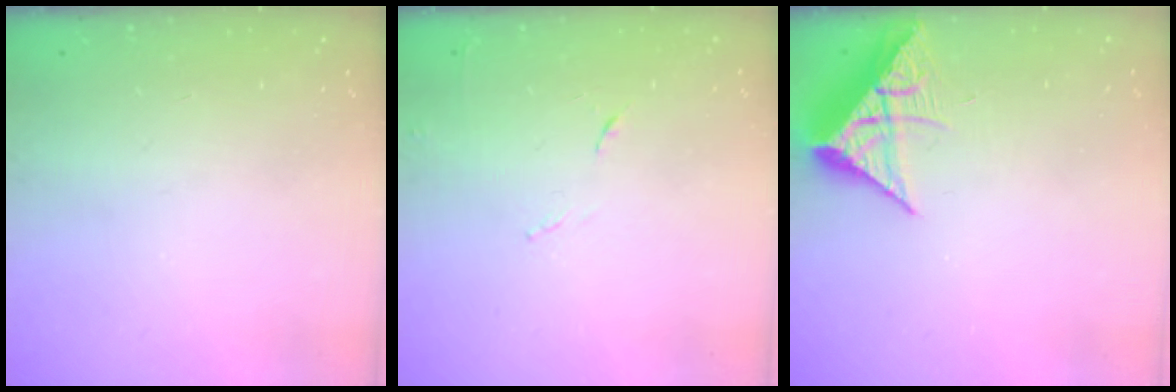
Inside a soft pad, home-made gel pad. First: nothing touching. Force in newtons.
{"total": 4.8, "press": 4.7, "slide": 0.8}
{"total": 8.1, "press": 8.1, "slide": 0.3}